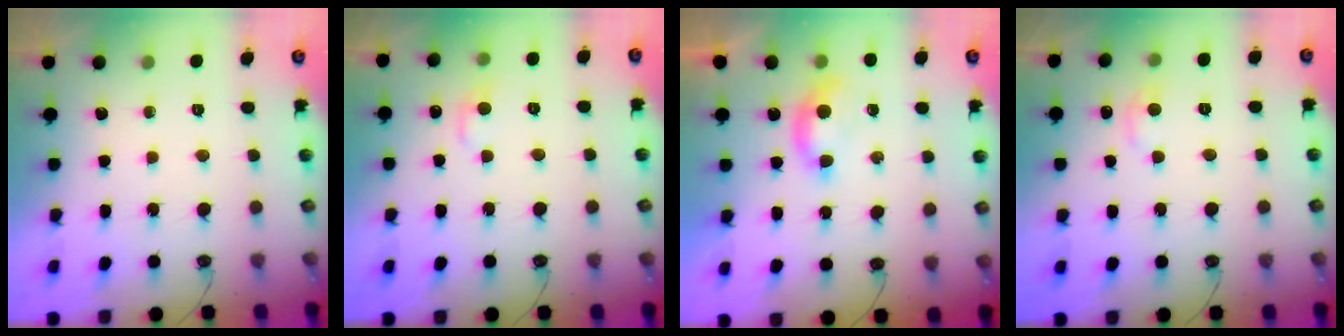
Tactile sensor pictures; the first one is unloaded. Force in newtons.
{"total": 1.0, "press": 0.4, "slide": 0.9}
{"total": 0.9, "press": 0.7, "slide": 0.6}
{"total": 1.0, "press": 0.6, "slide": 0.9}